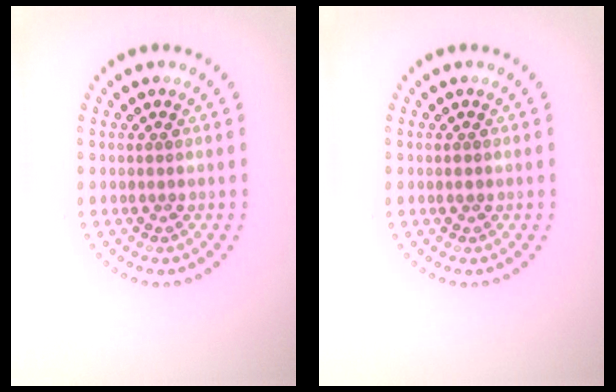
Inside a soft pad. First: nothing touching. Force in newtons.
{"total": 0.6, "press": 0.6, "slide": 0.1}